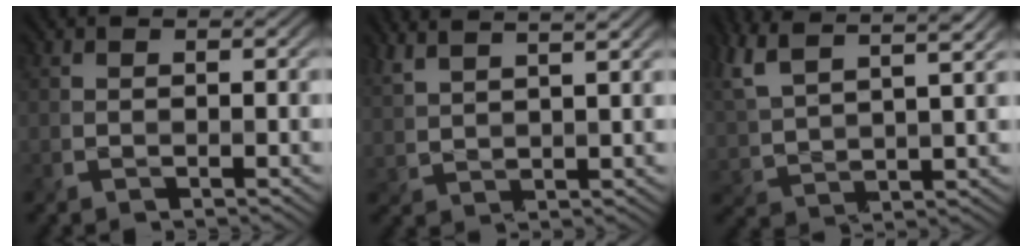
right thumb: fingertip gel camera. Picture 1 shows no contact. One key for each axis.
{"total": 6.1, "fx": 5.0, "fy": 1.1, "fz": 3.4, "tx": -0.066, "ty": 0.019, "tz": 0.073}
{"total": 11.0, "fx": 7.7, "fy": 3.2, "fz": 7.3, "tx": -0.189, "ty": 0.025, "tz": 0.140}